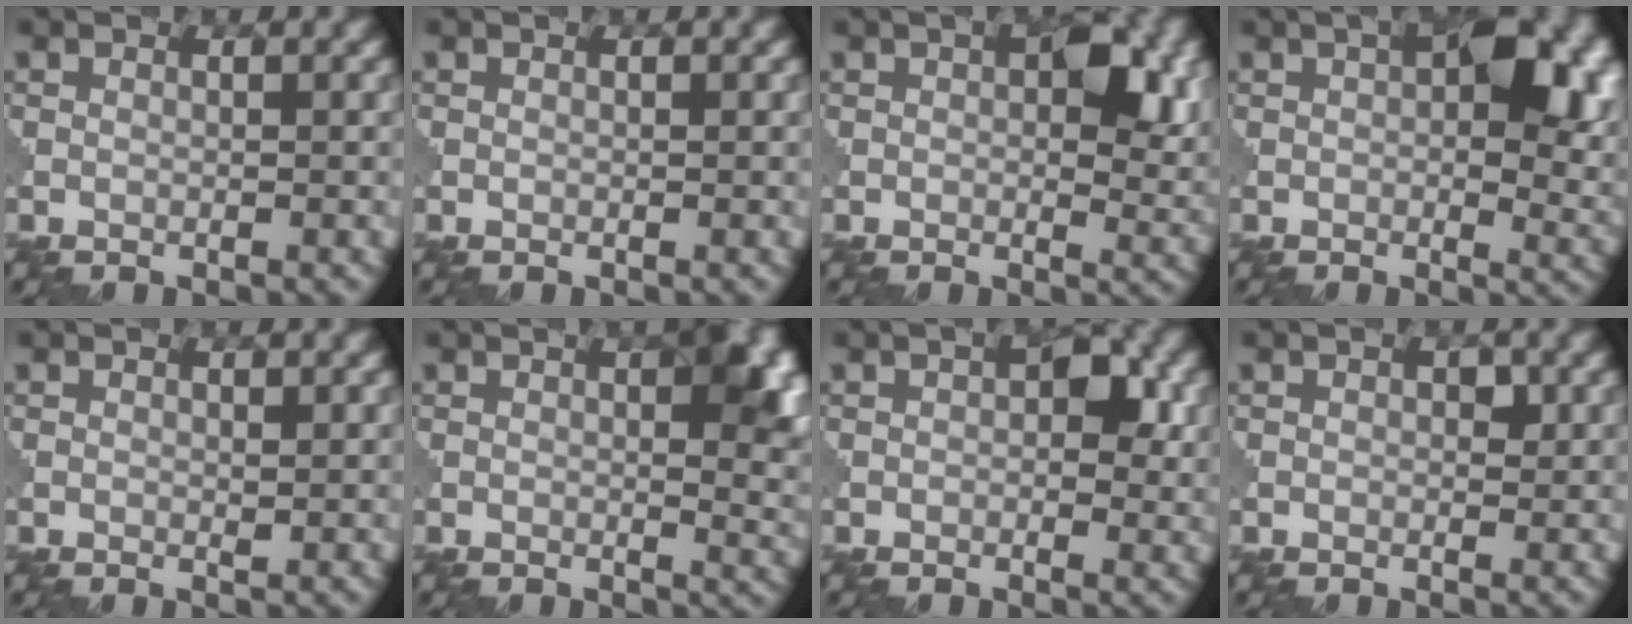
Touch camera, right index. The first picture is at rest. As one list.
[{"total": 0.0}, {"total": 6.8, "force": [1.6, 3.5, 5.6], "torque": [-0.067, -0.005, 0.024]}, {"total": 9.6, "force": [2.1, 5.0, 7.9], "torque": [-0.089, -0.001, 0.029]}, {"total": 0.9, "force": [0.5, 0.4, 0.6], "torque": [-0.007, -0.005, 0.010]}, {"total": 7.2, "force": [1.6, 2.6, 6.5], "torque": [-0.065, -0.005, 0.026]}, {"total": 4.5, "force": [0.8, 2.5, 3.6], "torque": [-0.043, -0.002, 0.011]}, {"total": 1.2, "force": [0.3, 0.8, 0.8], "torque": [-0.008, -0.003, 0.006]}]